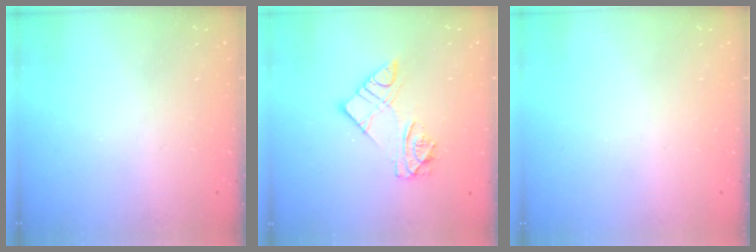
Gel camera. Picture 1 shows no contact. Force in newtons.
{"total": 10.9, "press": 10.8, "slide": 0.9}
{"total": 0.0}